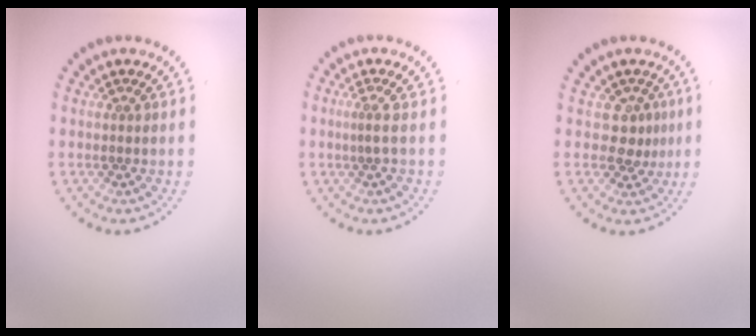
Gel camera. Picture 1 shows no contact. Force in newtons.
{"total": 0.9, "press": 0.3, "slide": 0.8}
{"total": 2.0, "press": 1.4, "slide": 1.4}